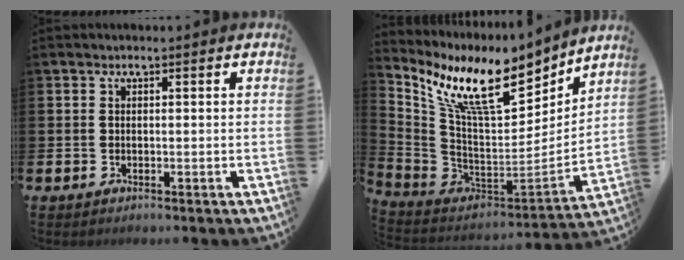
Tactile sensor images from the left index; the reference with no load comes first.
{"total": 12.1, "force": [8.8, 3.9, 7.2], "torque": [-0.171, -0.051, 0.157]}